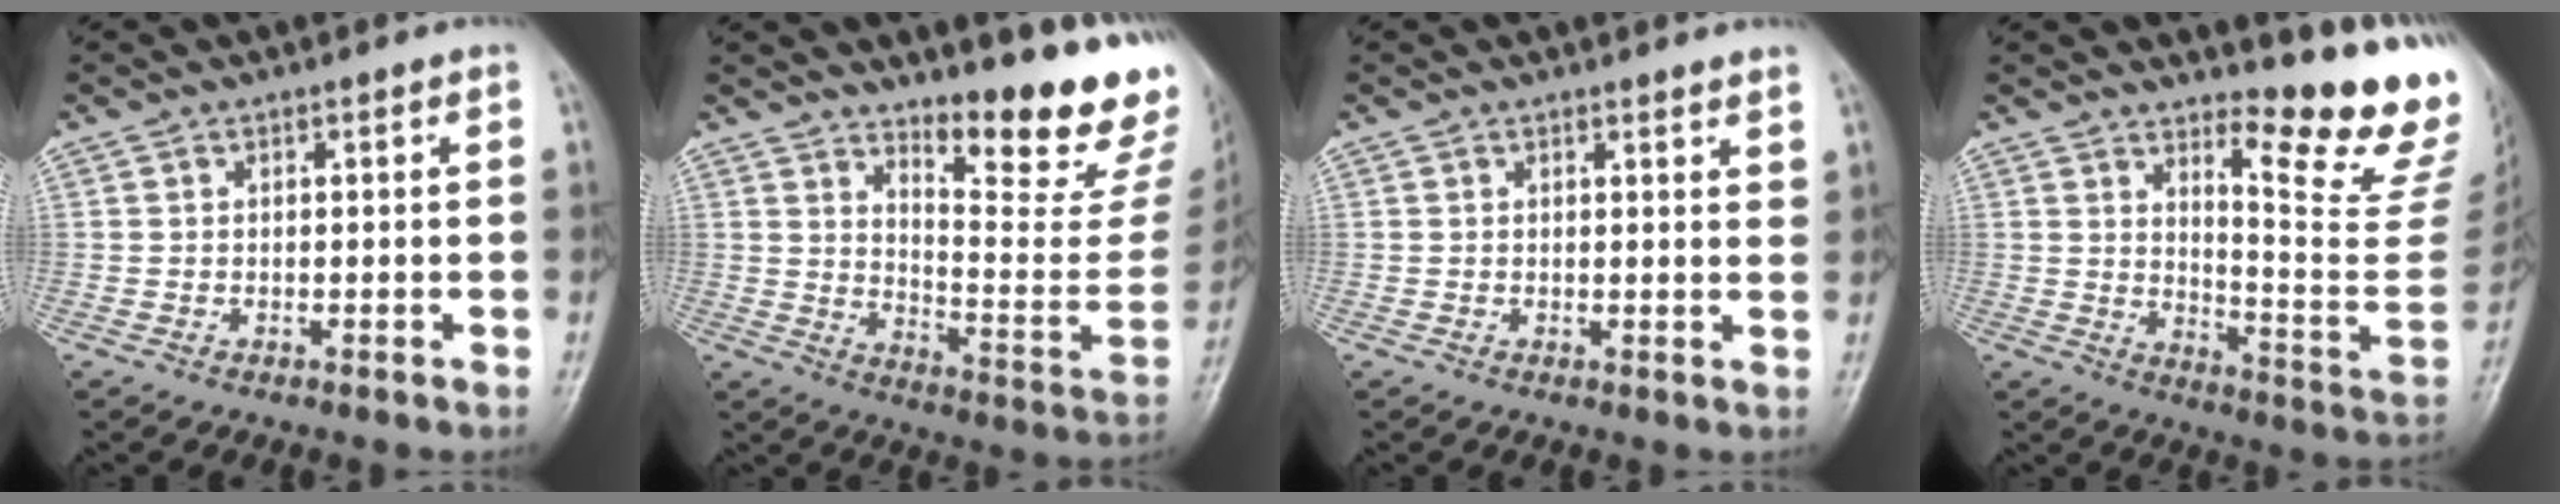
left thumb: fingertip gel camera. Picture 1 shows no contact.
{"total": 20.4, "force": [16.2, 4.0, 11.6], "torque": [-0.126, -0.150, 0.223]}
{"total": 2.5, "force": [2.2, 0.6, 1.1], "torque": [-0.008, -0.013, 0.024]}
{"total": 17.7, "force": [12.8, 2.5, 11.9], "torque": [-0.132, -0.145, 0.180]}